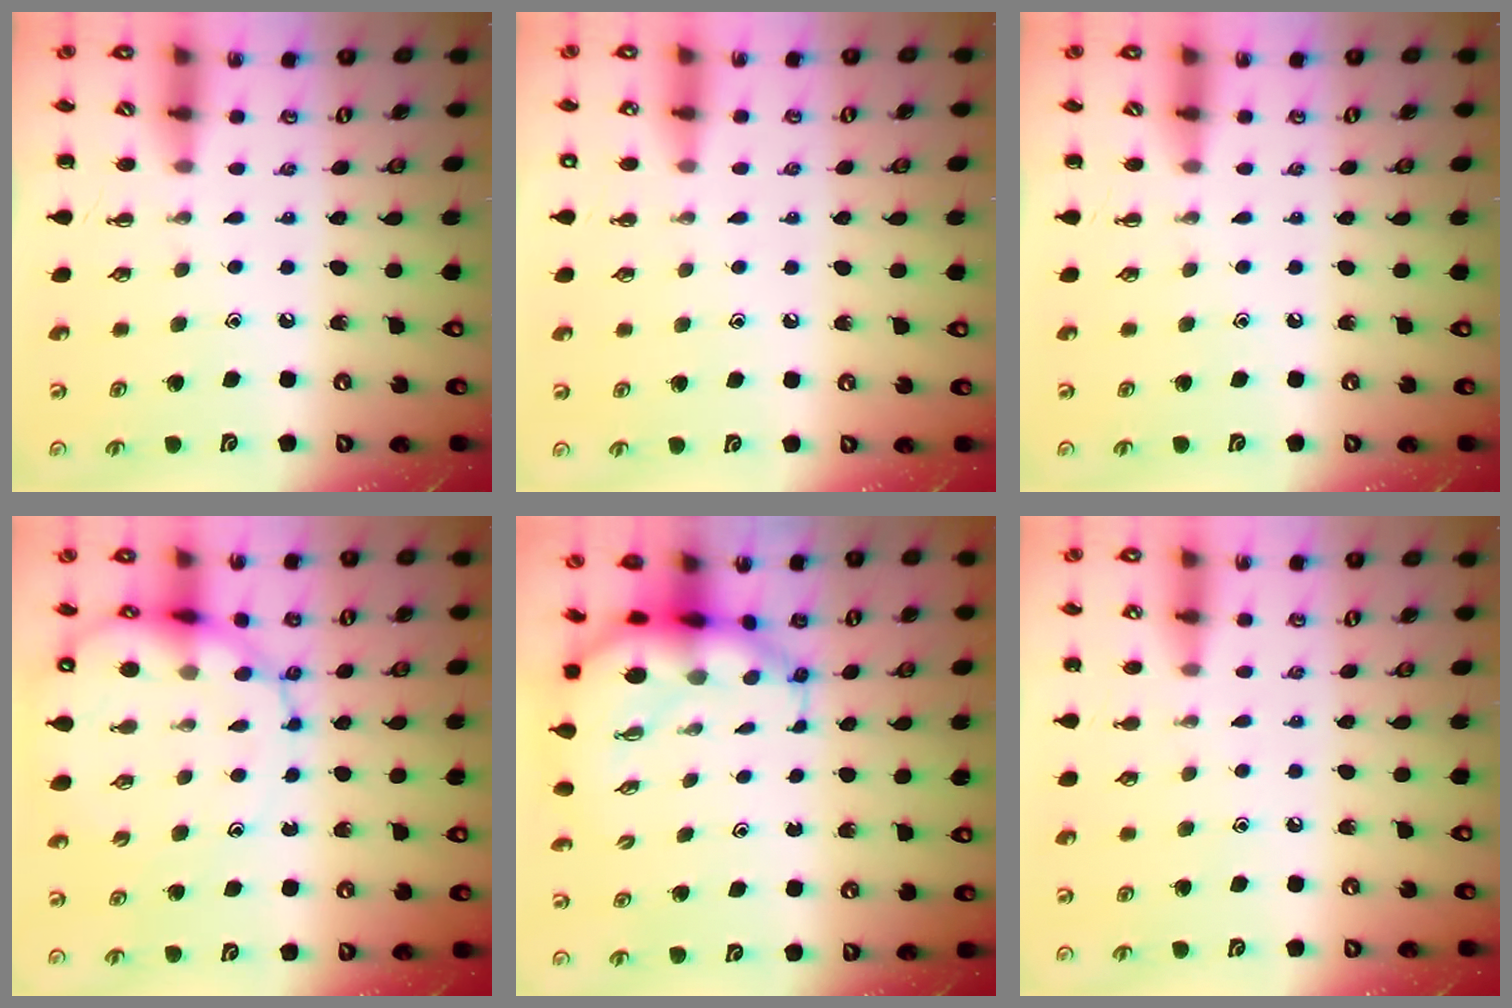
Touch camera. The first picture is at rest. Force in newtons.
{"total": 1.3, "press": 1.3, "slide": 0.1}
{"total": 0.0}
{"total": 13.5, "press": 13.0, "slide": 3.4}
{"total": 8.0, "press": 7.6, "slide": 2.3}
{"total": 4.8, "press": 4.6, "slide": 1.3}